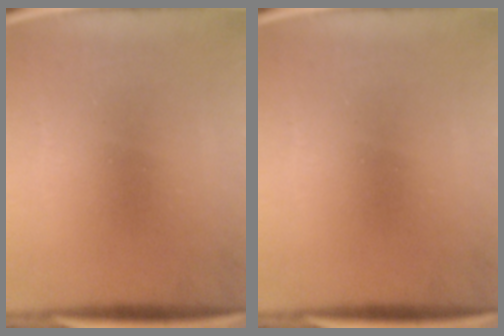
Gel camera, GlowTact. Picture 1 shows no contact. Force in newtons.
{"total": 0.0}